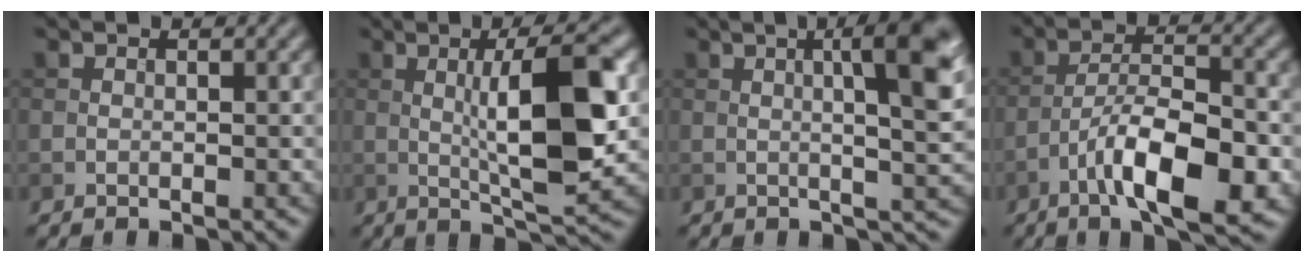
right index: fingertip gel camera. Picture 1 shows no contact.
{"total": 8.7, "force": [0.5, 1.9, 8.5], "torque": [-0.124, 0.002, 0.010]}
{"total": 8.5, "force": [1.8, 2.1, 8.0], "torque": [-0.086, 0.015, 0.020]}
{"total": 8.8, "force": [-4.3, 2.6, 7.2], "torque": [-0.117, 0.012, -0.074]}